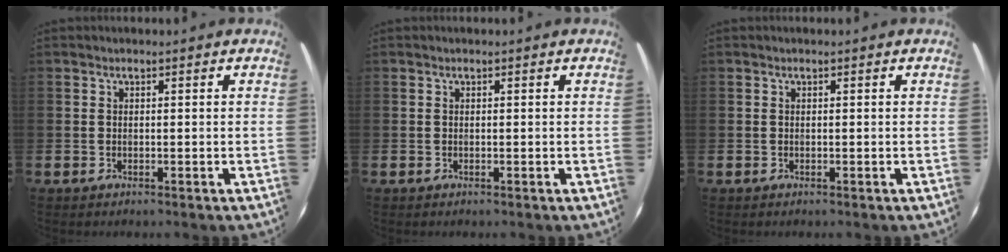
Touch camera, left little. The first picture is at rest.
{"total": 0.0}
{"total": 0.0}